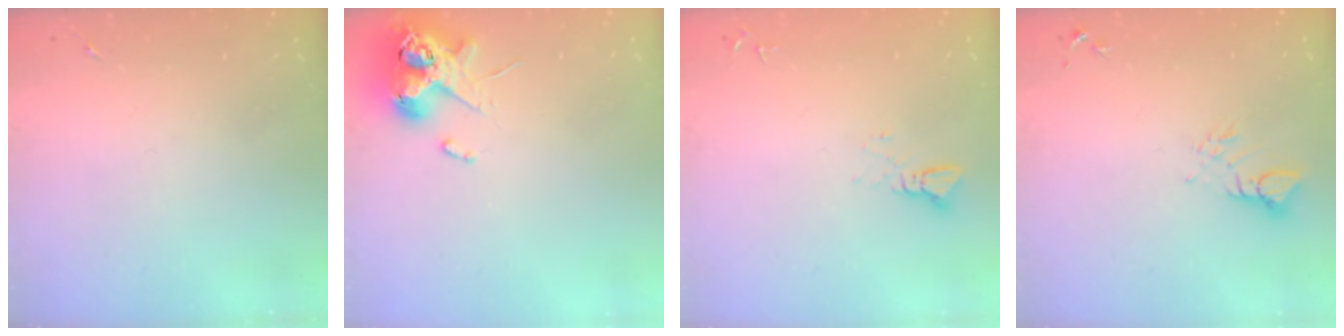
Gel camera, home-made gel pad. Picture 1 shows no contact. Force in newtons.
{"total": 11.7, "press": 11.5, "slide": 1.7}
{"total": 2.4, "press": 2.4, "slide": 0.1}
{"total": 4.8, "press": 4.8, "slide": 0.2}